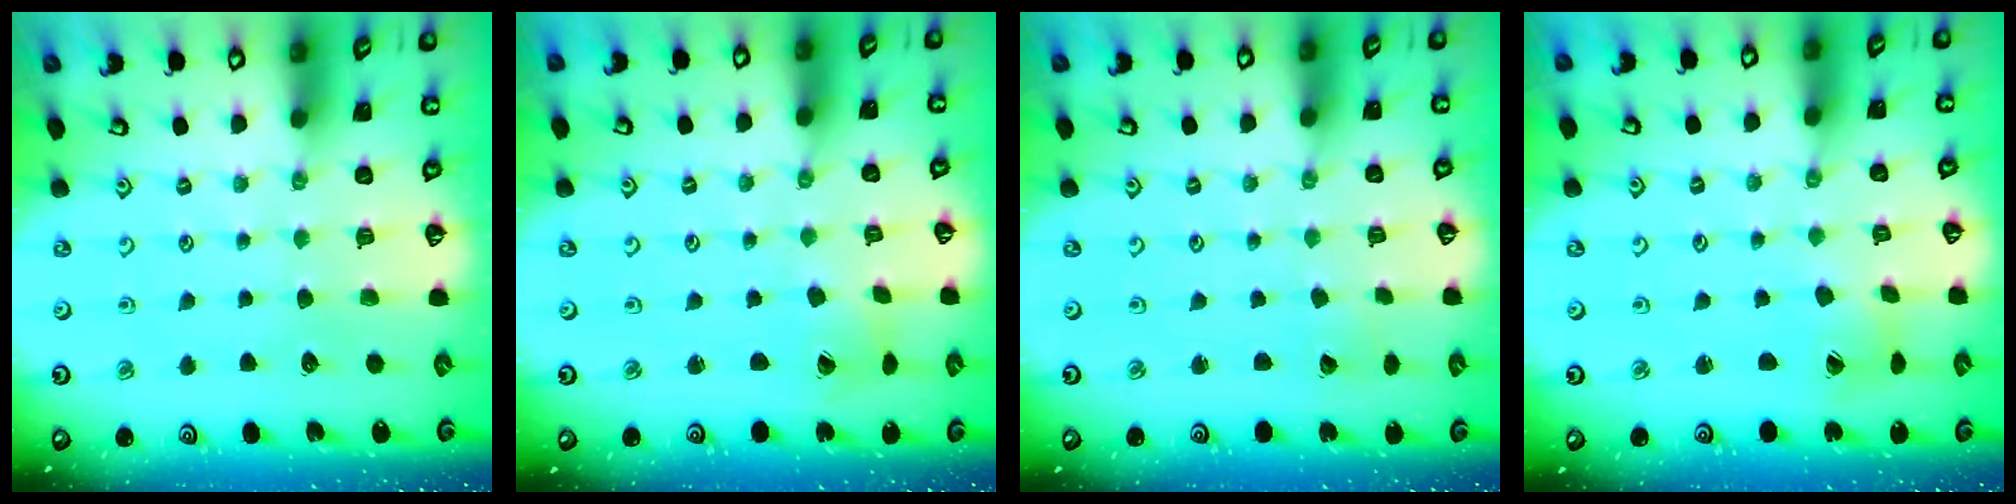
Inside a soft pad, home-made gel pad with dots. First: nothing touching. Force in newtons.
{"total": 1.8, "press": 1.7, "slide": 0.2}
{"total": 1.3, "press": 1.3, "slide": 0.1}
{"total": 3.3, "press": 3.3, "slide": 0.5}